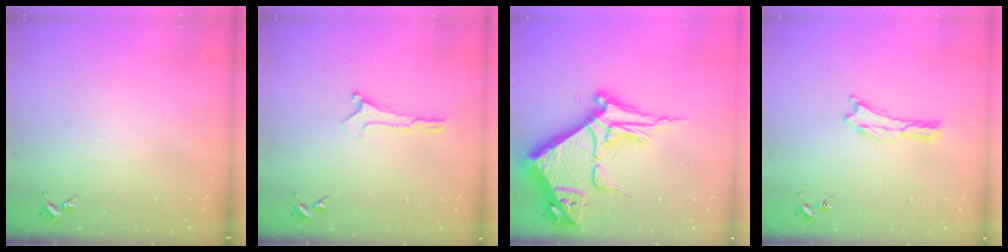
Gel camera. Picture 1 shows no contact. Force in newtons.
{"total": 0.0}
{"total": 10.6, "press": 10.6, "slide": 1.1}
{"total": 0.0}